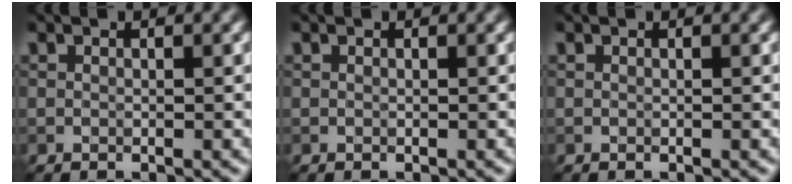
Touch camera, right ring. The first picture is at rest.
{"total": 0.0}
{"total": 0.0}